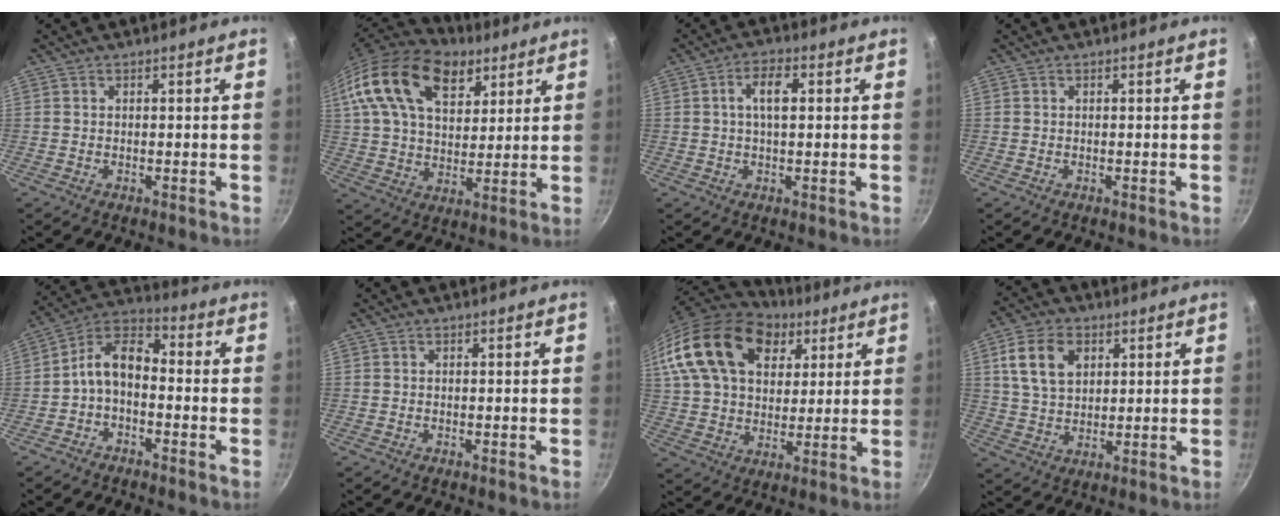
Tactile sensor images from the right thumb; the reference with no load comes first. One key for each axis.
{"total": 21.7, "fx": 12.4, "fy": 12.2, "fz": 12.9, "tx": -0.213, "ty": -0.021, "tz": 0.216}
{"total": 5.3, "fx": 1.0, "fy": 2.4, "fz": 4.6, "tx": -0.084, "ty": 0.012, "tz": 0.011}
{"total": 0.0}
{"total": 8.7, "fx": -2.2, "fy": 5.2, "fz": 6.6, "tx": -0.113, "ty": 0.053, "tz": -0.056}
{"total": 0.0}
{"total": 26.8, "fx": 12.0, "fy": 17.8, "fz": 15.9, "tx": -0.307, "ty": 0.010, "tz": 0.213}
{"total": 10.2, "fx": 3.5, "fy": 7.0, "fz": 6.5, "tx": -0.100, "ty": -0.003, "tz": 0.066}